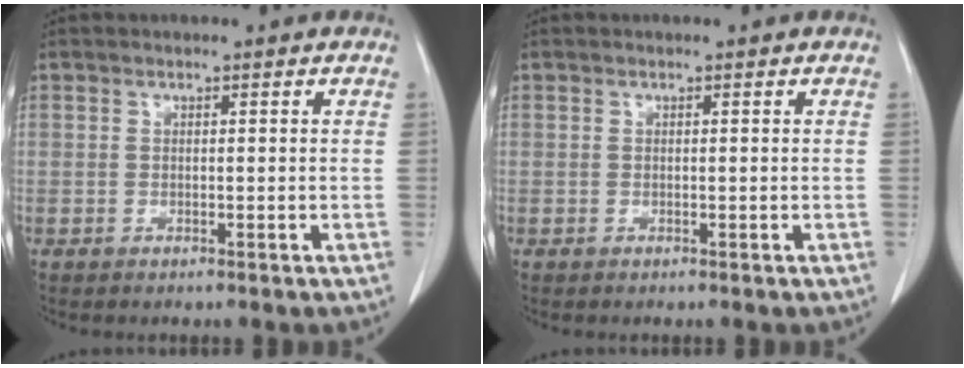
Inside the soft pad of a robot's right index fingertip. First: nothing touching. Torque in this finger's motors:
{"motor_torque": [0.00, 0.00, 0.00, 0.00]}